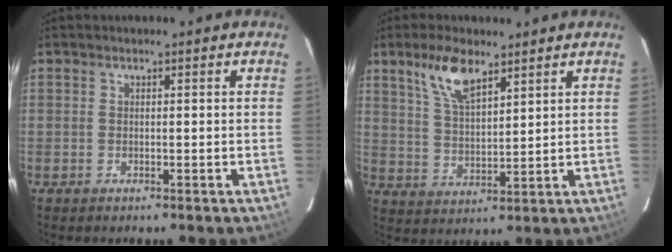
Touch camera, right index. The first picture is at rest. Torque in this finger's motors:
{"motor_torque": [-0.20, 0.16, 0.00, 0.02]}